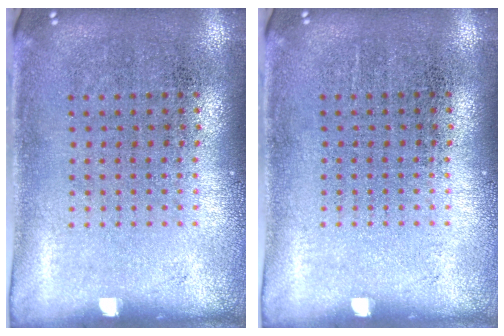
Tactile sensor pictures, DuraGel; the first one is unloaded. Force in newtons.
{"total": 0.0}